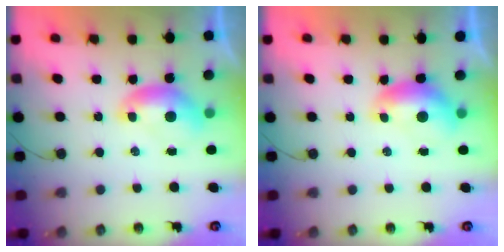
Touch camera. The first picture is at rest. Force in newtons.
{"total": 1.0, "press": 0.7, "slide": 0.7}